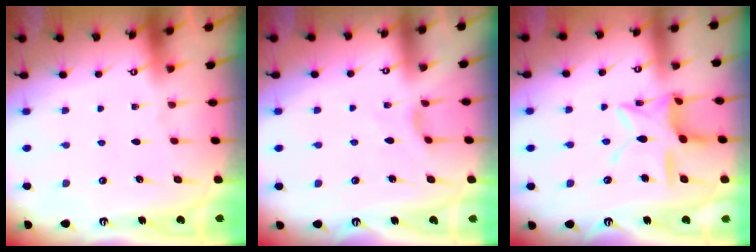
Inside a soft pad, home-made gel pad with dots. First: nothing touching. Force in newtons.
{"total": 2.7, "press": 2.6, "slide": 0.6}
{"total": 12.9, "press": 12.9, "slide": 0.8}